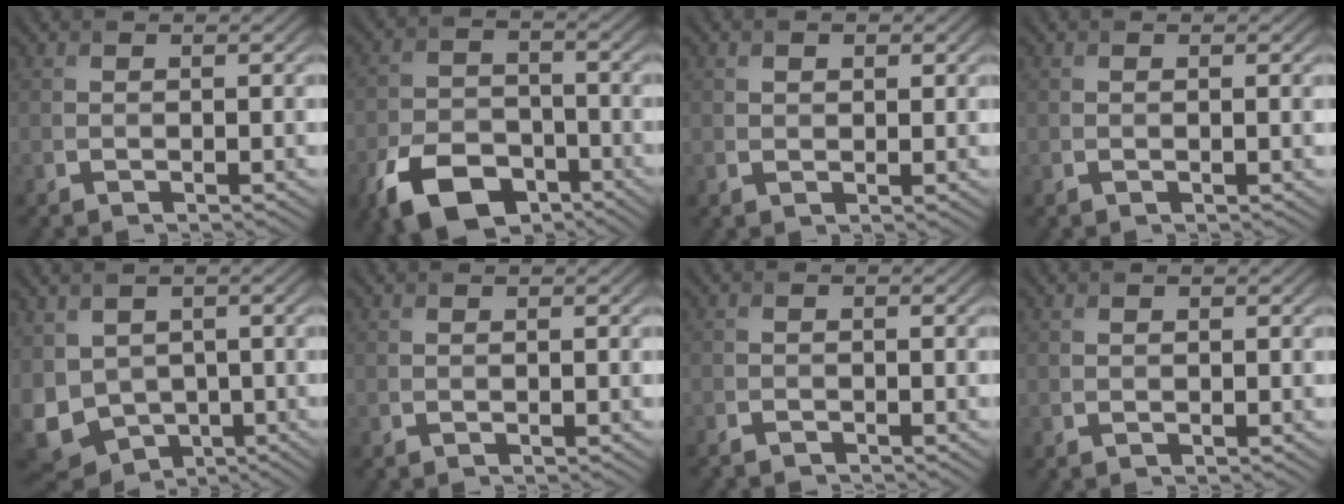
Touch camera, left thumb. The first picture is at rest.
{"total": 10.0, "force": [-6.0, 5.9, 5.4], "torque": [-0.118, -0.017, -0.115]}
{"total": 1.5, "force": [0.8, 1.0, 0.9], "torque": [-0.018, 0.000, 0.016]}
{"total": 0.0}
{"total": 10.0, "force": [-1.7, 7.3, 6.6], "torque": [-0.186, -0.028, -0.033]}
{"total": 0.0}
{"total": 1.9, "force": [-1.8, 0.4, 0.5], "torque": [-0.013, -0.008, -0.037]}
{"total": 0.0}